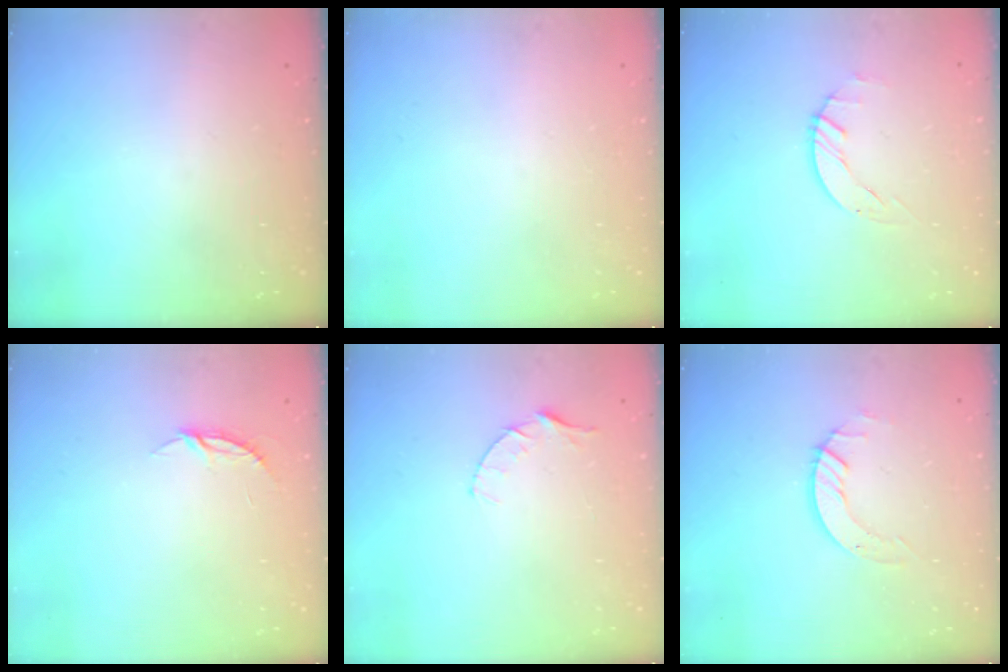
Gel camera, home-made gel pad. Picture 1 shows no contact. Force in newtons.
{"total": 0.0}
{"total": 1.5, "press": 1.4, "slide": 0.3}
{"total": 3.8, "press": 3.8, "slide": 0.2}
{"total": 4.1, "press": 4.0, "slide": 0.4}
{"total": 4.5, "press": 4.5, "slide": 0.4}